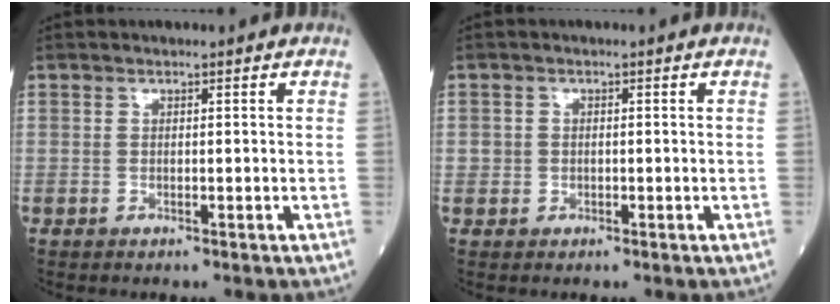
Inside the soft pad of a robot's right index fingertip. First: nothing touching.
{"total": 1.8, "force": [-0.1, 1.7, 0.6], "torque": [-0.019, 0.011, 0.002]}